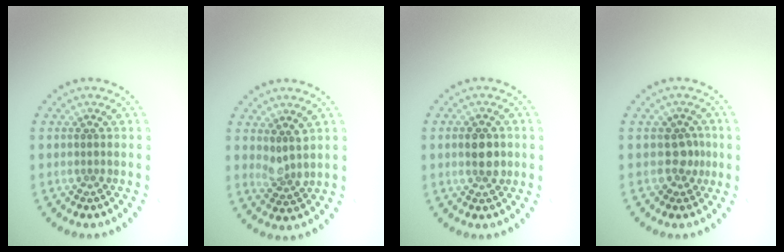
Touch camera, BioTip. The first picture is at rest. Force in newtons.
{"total": 1.8, "press": 1.5, "slide": 1.1}
{"total": 2.8, "press": 2.8, "slide": 0.1}
{"total": 1.9, "press": 1.4, "slide": 1.3}